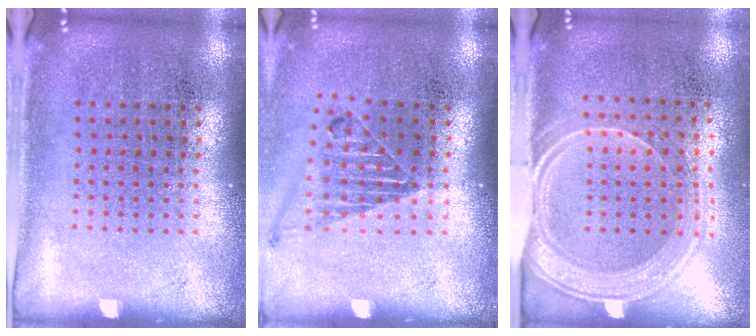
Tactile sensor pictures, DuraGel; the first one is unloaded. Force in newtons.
{"total": 1.2, "press": 1.1, "slide": 0.3}
{"total": 1.7, "press": 1.4, "slide": 1.0}